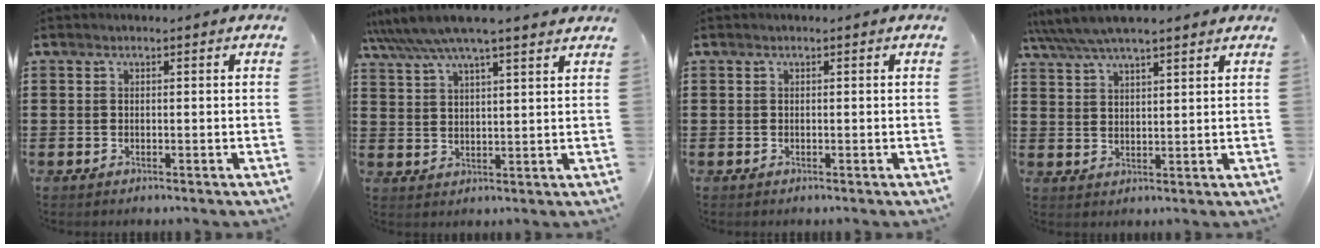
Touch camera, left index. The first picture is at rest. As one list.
[{"total": 6.4, "force": [5.6, 0.2, 3.2], "torque": [-0.080, -0.021, 0.097]}, {"total": 0.0}, {"total": 5.0, "force": [4.3, 0.9, 2.3], "torque": [-0.059, -0.012, 0.076]}]